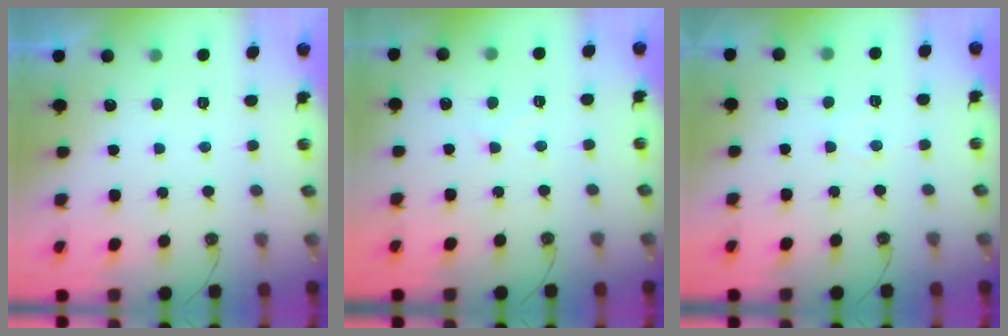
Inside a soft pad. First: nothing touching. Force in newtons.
{"total": 4.8, "press": 4.8, "slide": 0.7}
{"total": 4.5, "press": 4.5, "slide": 0.5}